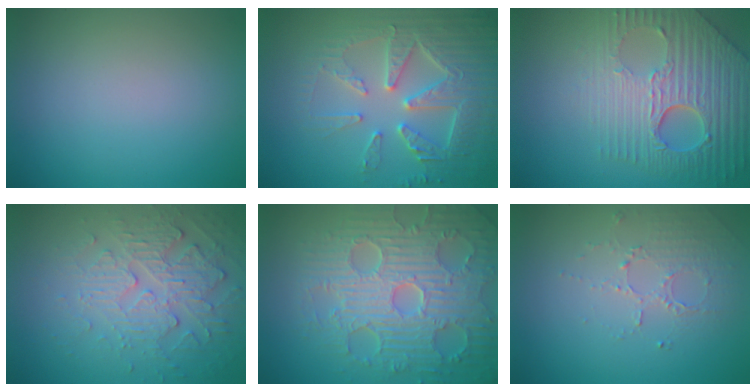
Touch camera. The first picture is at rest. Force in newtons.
{"total": 6.2, "press": 5.4, "slide": 3.1}
{"total": 8.7, "press": 6.1, "slide": 6.2}
{"total": 4.2, "press": 3.5, "slide": 2.3}
{"total": 9.3, "press": 6.7, "slide": 6.4}
{"total": 1.7, "press": 1.2, "slide": 1.2}